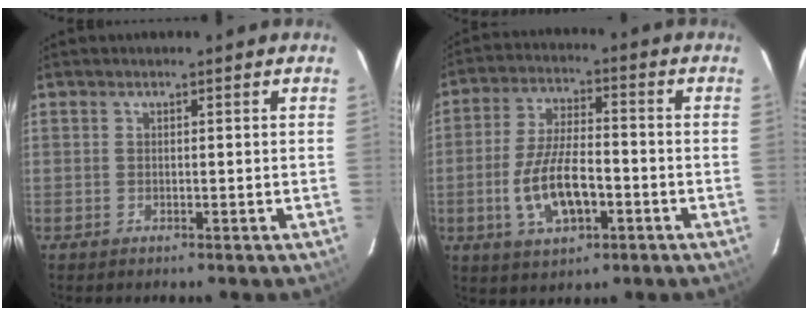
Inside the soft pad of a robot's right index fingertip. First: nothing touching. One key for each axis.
{"total": 11.2, "fx": -3.5, "fy": 4.7, "fz": 9.6, "tx": -0.197, "ty": -0.003, "tz": -0.059}